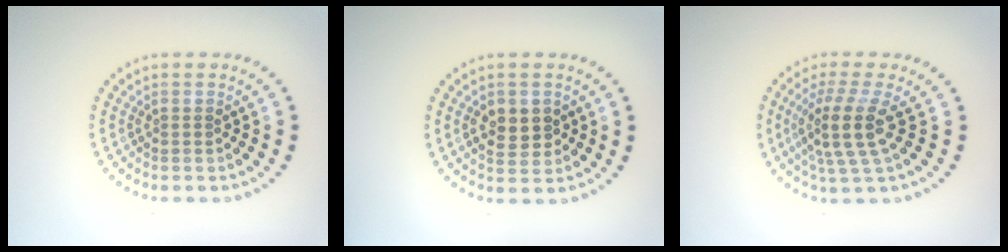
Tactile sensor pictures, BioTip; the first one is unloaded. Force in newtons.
{"total": 2.9, "press": 2.8, "slide": 0.4}
{"total": 4.2, "press": 3.2, "slide": 2.8}